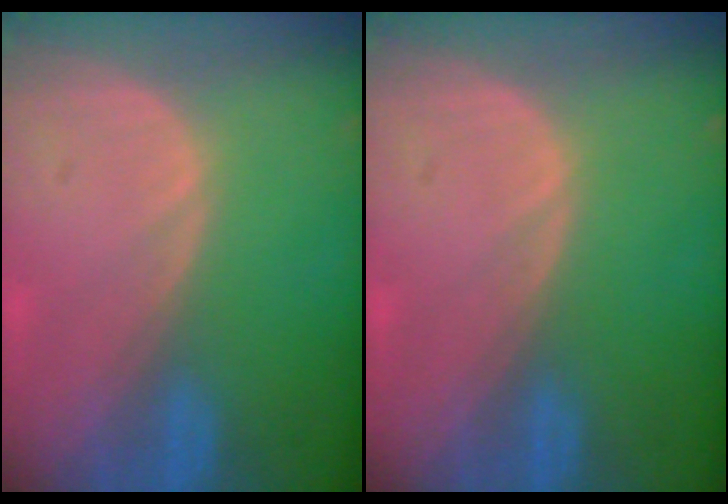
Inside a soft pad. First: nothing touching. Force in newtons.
{"total": 0.0}